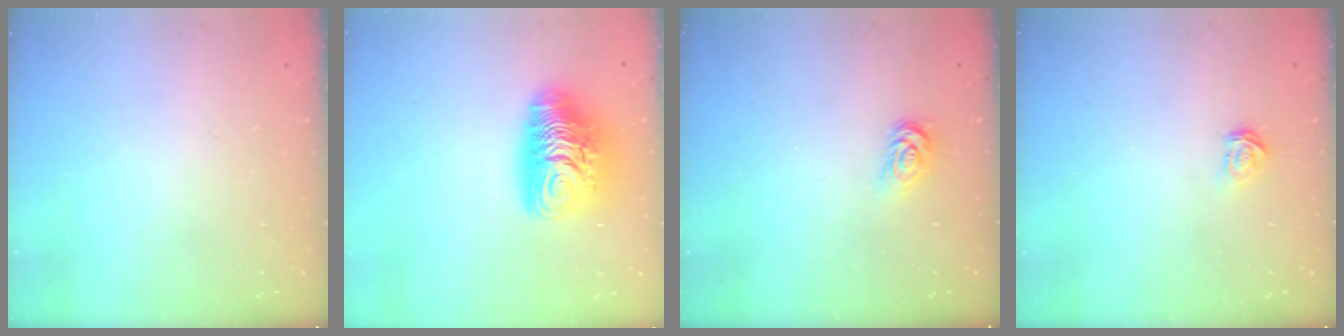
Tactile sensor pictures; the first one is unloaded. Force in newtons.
{"total": 13.9, "press": 13.9, "slide": 1.2}
{"total": 2.8, "press": 2.8, "slide": 0.4}
{"total": 2.1, "press": 2.1, "slide": 0.2}